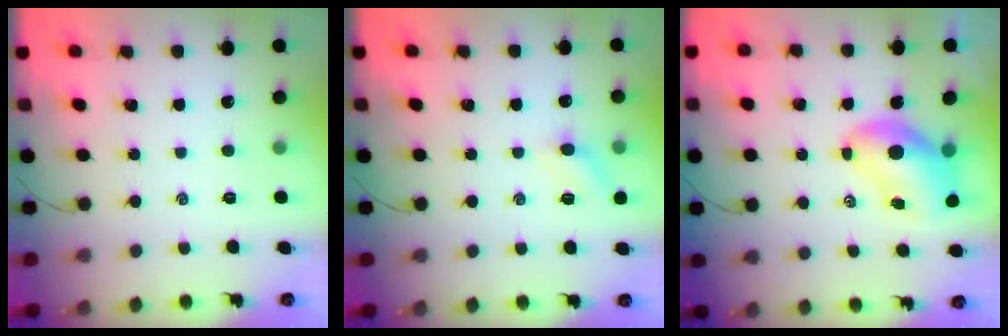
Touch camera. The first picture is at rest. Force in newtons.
{"total": 6.5, "press": 6.2, "slide": 2.0}
{"total": 10.3, "press": 10.0, "slide": 2.6}